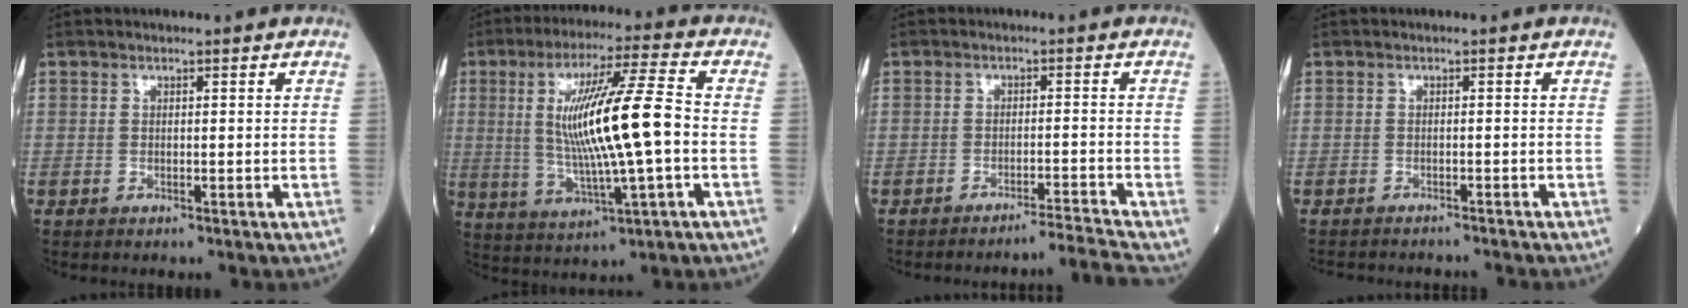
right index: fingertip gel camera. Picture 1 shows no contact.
{"total": 14.8, "force": [0.0, 0.6, 14.7], "torque": [-0.277, 0.003, 0.001]}
{"total": 4.7, "force": [-4.2, -2.2, 0.2], "torque": [-0.001, -0.001, -0.062]}
{"total": 6.4, "force": [-6.1, 1.1, 1.3], "torque": [-0.010, -0.003, -0.081]}